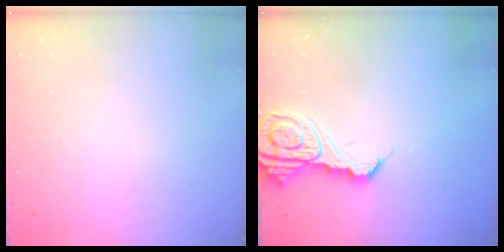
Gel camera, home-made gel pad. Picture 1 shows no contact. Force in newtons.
{"total": 12.0, "press": 11.9, "slide": 1.6}